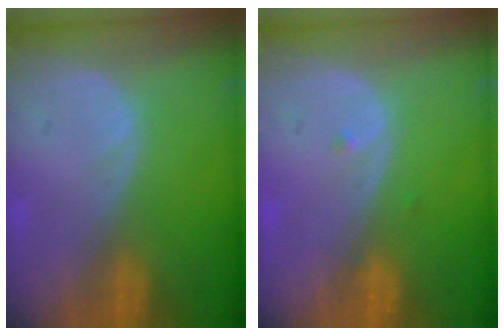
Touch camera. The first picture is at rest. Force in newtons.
{"total": 0.6, "press": 0.5, "slide": 0.3}